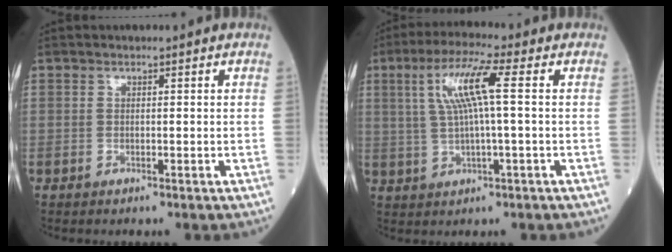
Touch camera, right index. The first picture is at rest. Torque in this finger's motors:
{"motor_torque": [0.81, 0.14, 0.40, 0.17]}